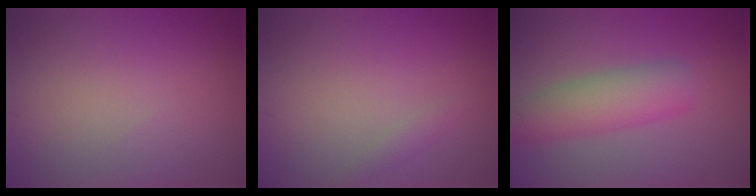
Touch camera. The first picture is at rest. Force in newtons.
{"total": 0.8, "press": 0.8, "slide": 0.1}
{"total": 4.1, "press": 4.1, "slide": 0.1}